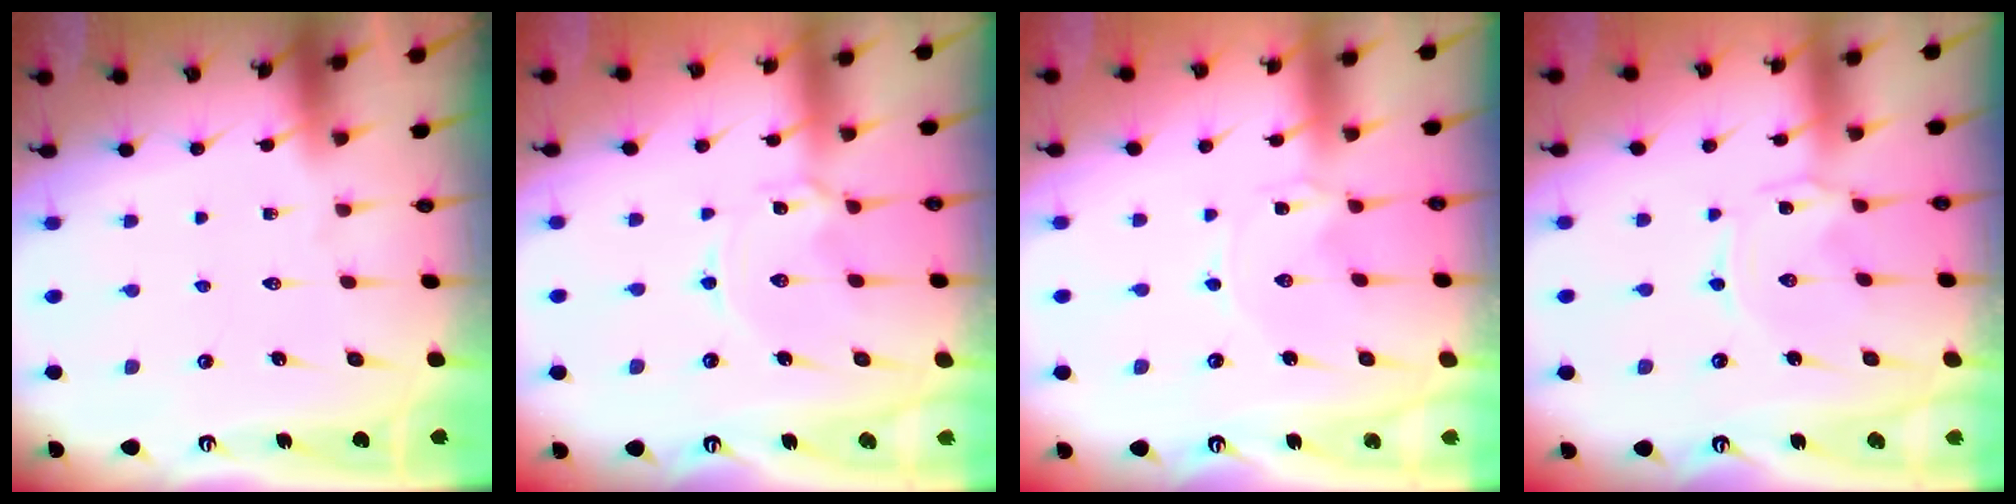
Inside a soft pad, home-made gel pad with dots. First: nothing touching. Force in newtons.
{"total": 1.8, "press": 1.7, "slide": 0.3}
{"total": 0.0}
{"total": 0.8, "press": 0.7, "slide": 0.1}